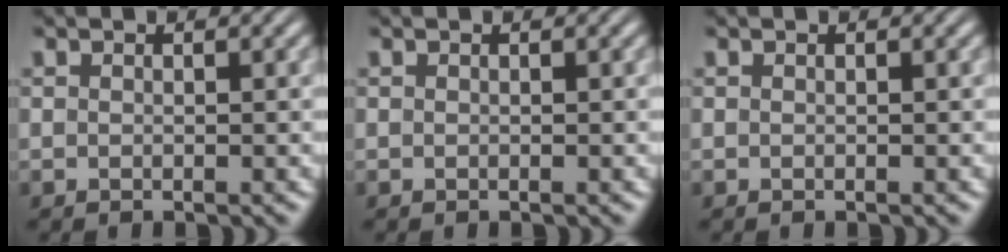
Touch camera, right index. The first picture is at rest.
{"total": 0.0}
{"total": 0.0}